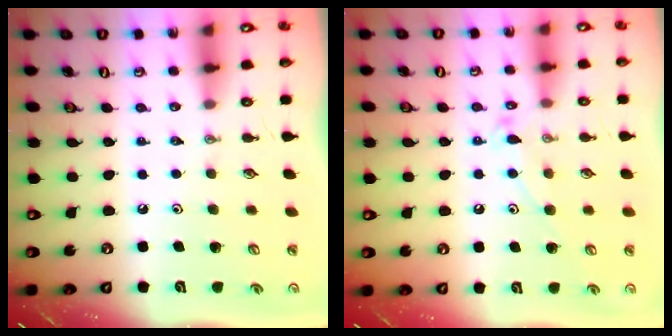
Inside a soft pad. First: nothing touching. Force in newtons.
{"total": 9.8, "press": 9.7, "slide": 0.9}